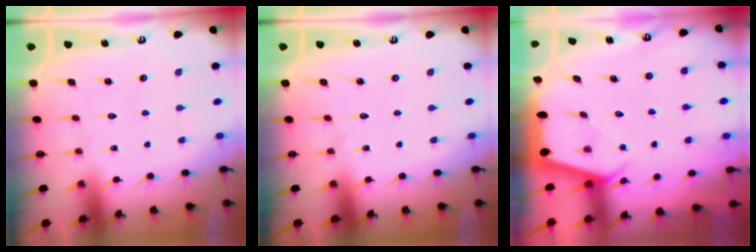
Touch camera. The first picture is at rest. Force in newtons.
{"total": 0.0}
{"total": 2.4, "press": 2.4, "slide": 0.3}